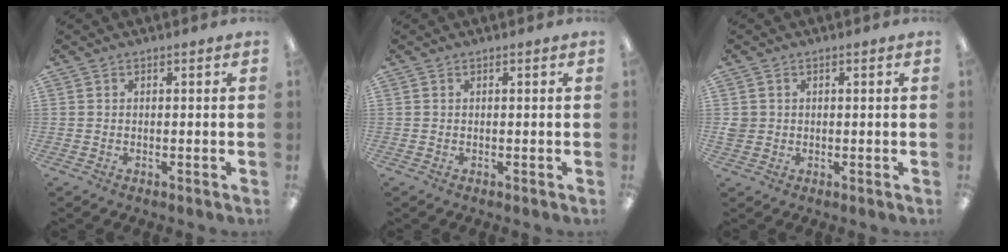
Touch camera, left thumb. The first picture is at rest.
{"total": 0.0}
{"total": 2.1, "force": [0.2, 2.0, 0.5], "torque": [-0.011, 0.004, 0.002]}